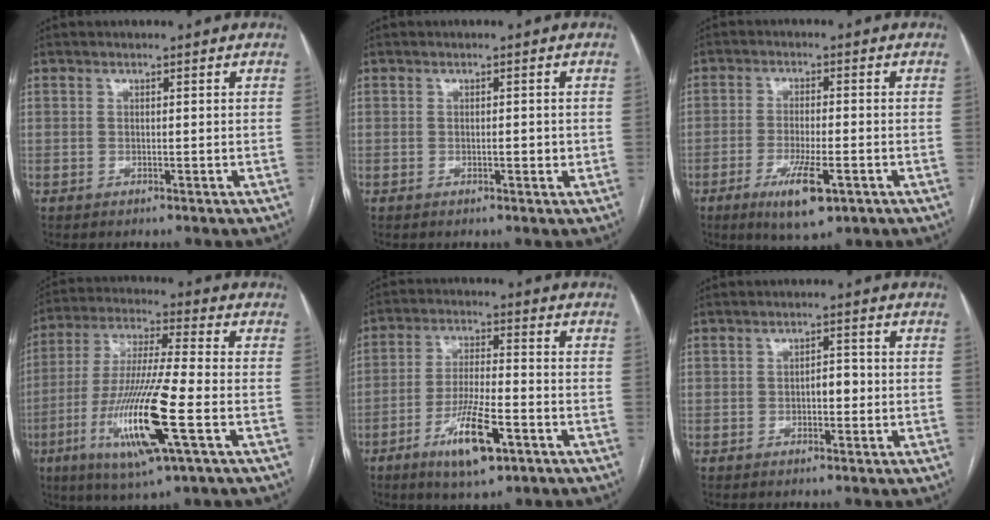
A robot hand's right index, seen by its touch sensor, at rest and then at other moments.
{"total": 1.3, "force": [-0.2, 0.6, 1.2], "torque": [-0.017, 0.001, -0.003]}
{"total": 7.9, "force": [-3.8, 1.7, 6.7], "torque": [-0.120, -0.014, -0.057]}
{"total": 16.8, "force": [-5.5, 0.6, 15.9], "torque": [-0.323, -0.022, -0.101]}
{"total": 10.2, "force": [-5.1, 2.1, 8.6], "torque": [-0.163, -0.011, -0.086]}
{"total": 2.4, "force": [-0.4, 1.2, 2.0], "torque": [-0.025, 0.008, -0.005]}